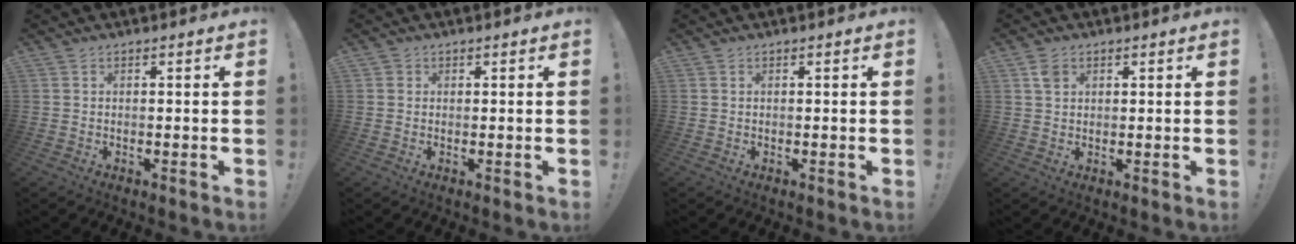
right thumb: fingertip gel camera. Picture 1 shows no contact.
{"total": 0.8, "force": [0.3, 0.7, 0.1], "torque": [0.005, -0.002, 0.005]}
{"total": 0.0}
{"total": 2.9, "force": [1.5, 2.1, 1.3], "torque": [-0.007, -0.005, 0.024]}